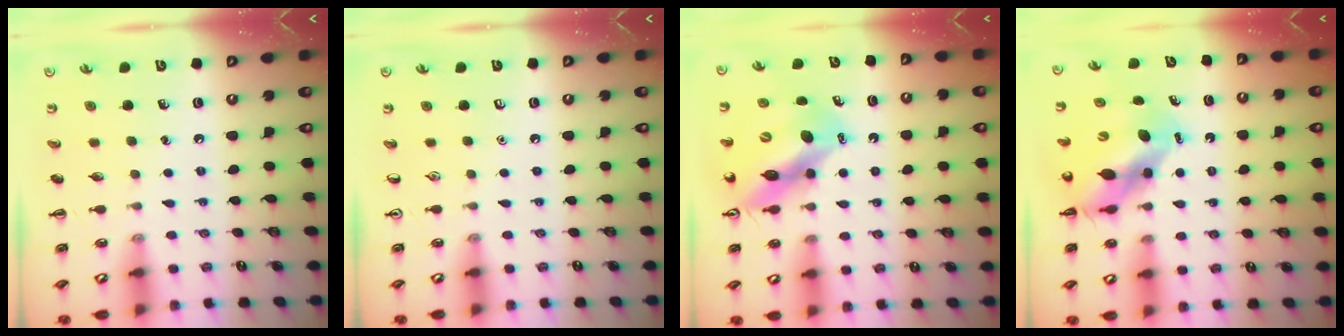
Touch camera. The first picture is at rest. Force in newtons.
{"total": 0.0}
{"total": 11.0, "press": 10.5, "slide": 3.4}
{"total": 9.3, "press": 9.1, "slide": 2.2}